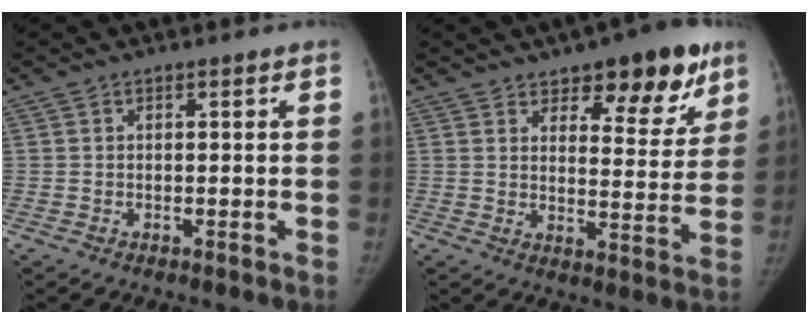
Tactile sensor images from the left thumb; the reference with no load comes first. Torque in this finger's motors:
{"motor_torque": [0.15, 0.34, 0.06, 0.08, 0.05]}